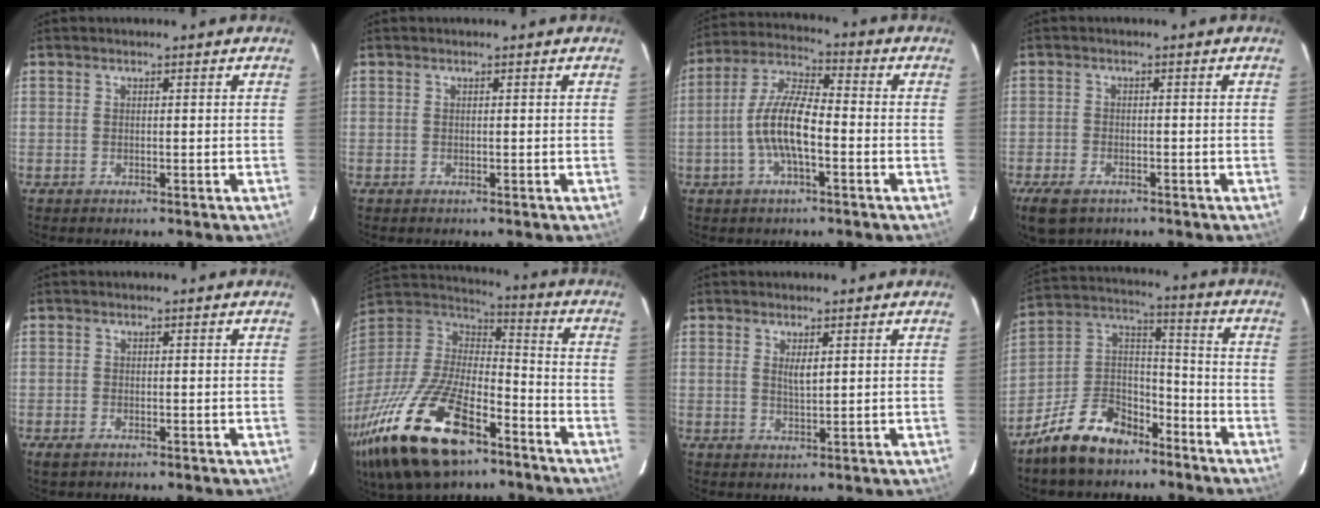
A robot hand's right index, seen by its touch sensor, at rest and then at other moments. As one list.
[{"total": 0.0}, {"total": 10.6, "force": [-3.0, 3.3, 9.6], "torque": [-0.201, 0.006, -0.058]}, {"total": 6.6, "force": [-4.3, 3.7, 3.5], "torque": [-0.093, -0.020, -0.078]}, {"total": 1.8, "force": [-1.2, 1.0, 0.9], "torque": [-0.020, -0.007, -0.023]}, {"total": 30.4, "force": [-18.0, 13.2, 20.7], "torque": [-0.438, -0.046, -0.307]}, {"total": 2.6, "force": [0.9, 0.9, 2.3], "torque": [-0.040, -0.003, 0.016]}, {"total": 14.9, "force": [-10.1, 8.2, 7.3], "torque": [-0.160, 0.044, -0.165]}]